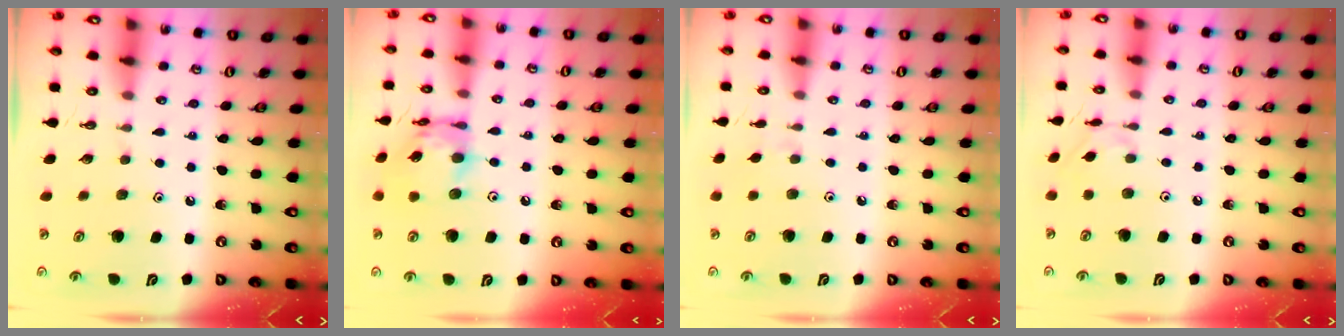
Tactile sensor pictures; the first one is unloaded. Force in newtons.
{"total": 13.5, "press": 13.5, "slide": 1.1}
{"total": 5.4, "press": 5.4, "slide": 0.7}
{"total": 2.6, "press": 2.6, "slide": 0.3}